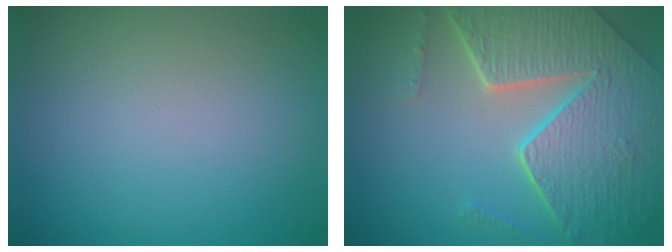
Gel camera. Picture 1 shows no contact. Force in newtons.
{"total": 8.0, "press": 5.7, "slide": 5.6}